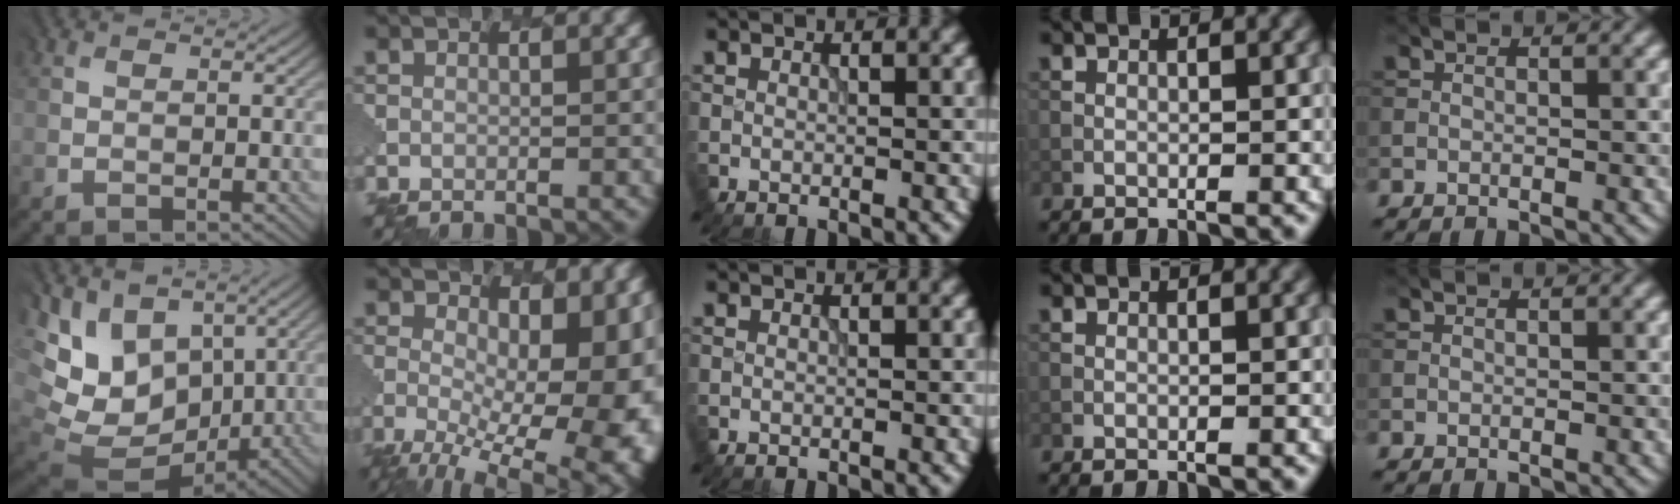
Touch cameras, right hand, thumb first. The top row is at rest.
{"thumb": {"total": 13.7, "force": [3.2, 10.3, 8.4], "torque": [-0.218, -0.011, 0.083]}, "index": {"total": 15.6, "force": [-1.5, 7.6, 13.5], "torque": [-0.183, -0.022, 0.012]}}